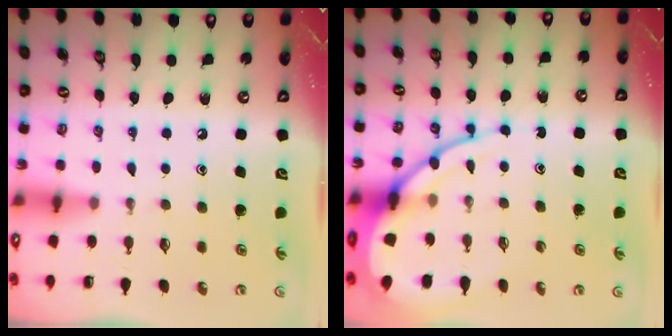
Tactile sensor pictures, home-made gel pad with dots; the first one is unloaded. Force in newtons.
{"total": 12.5, "press": 12.5, "slide": 1.1}